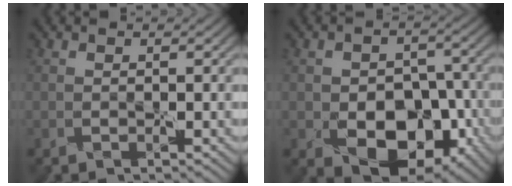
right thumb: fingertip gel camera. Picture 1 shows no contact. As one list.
[{"total": 9.4, "force": [-3.9, 6.3, 5.8], "torque": [-0.082, -0.017, -0.056]}]